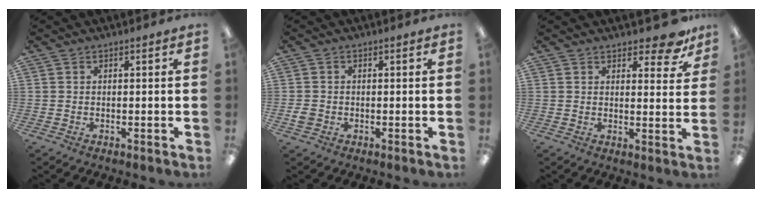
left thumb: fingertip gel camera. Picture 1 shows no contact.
{"total": 2.2, "force": [-0.5, 1.9, 1.0], "torque": [-0.016, 0.004, -0.010]}
{"total": 6.5, "force": [5.3, 2.3, 3.1], "torque": [-0.025, -0.034, 0.089]}